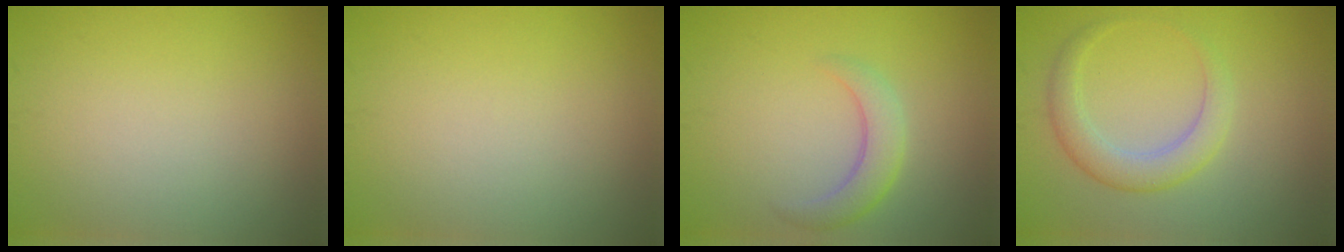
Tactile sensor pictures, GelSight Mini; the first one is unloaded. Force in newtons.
{"total": 0.0}
{"total": 2.9, "press": 2.9, "slide": 0.1}
{"total": 3.3, "press": 3.3, "slide": 0.3}